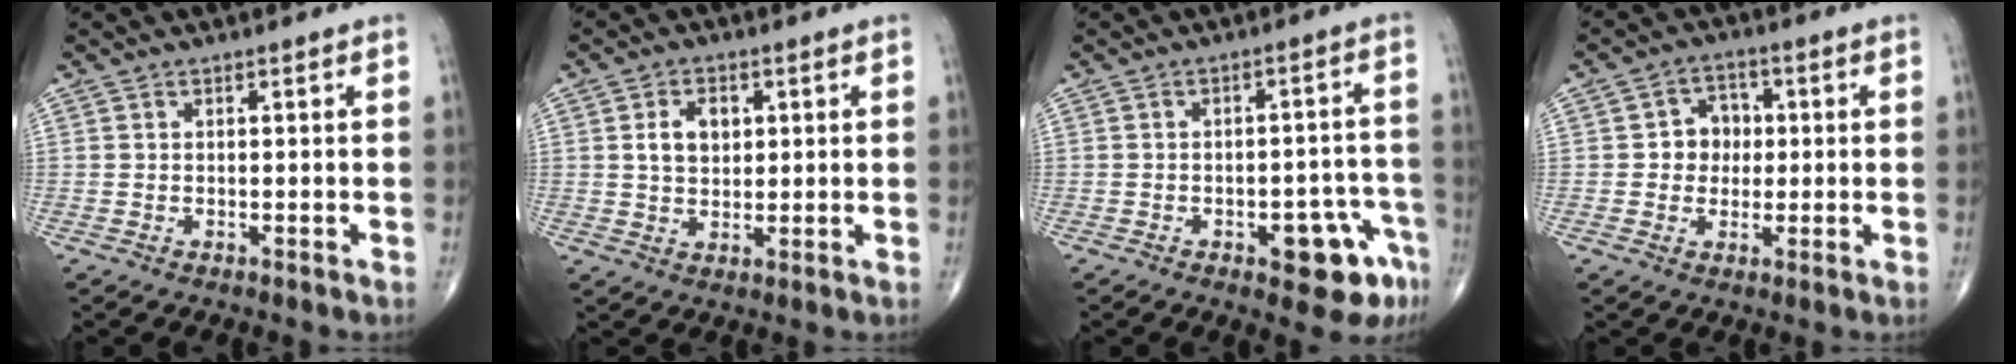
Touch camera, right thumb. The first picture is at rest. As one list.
[{"total": 5.7, "force": [1.5, 3.9, 3.9], "torque": [-0.053, -0.002, 0.026]}, {"total": 10.2, "force": [-5.0, 4.1, 7.9], "torque": [-0.065, 0.040, -0.053]}, {"total": 5.9, "force": [0.3, 5.1, 2.8], "torque": [-0.008, 0.011, -0.002]}]